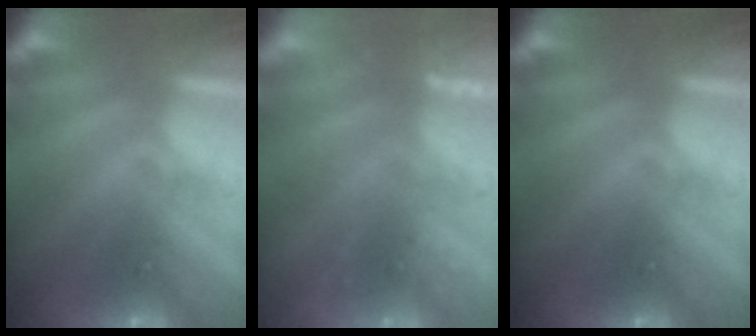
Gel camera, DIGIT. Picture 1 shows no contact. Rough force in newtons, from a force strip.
{"total": 2.4}
{"total": 0.0}